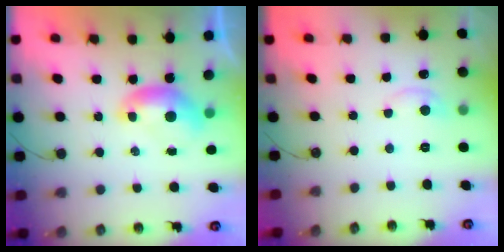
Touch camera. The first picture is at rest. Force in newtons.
{"total": 1.0, "press": 0.7, "slide": 0.8}